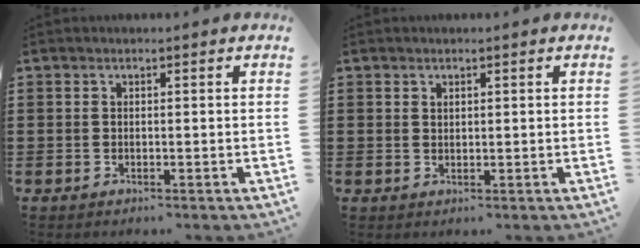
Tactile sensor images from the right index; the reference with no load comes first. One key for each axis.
{"total": 0.7, "fx": 0.5, "fy": 0.4, "fz": 0.2, "tx": -0.007, "ty": 0.001, "tz": 0.010}